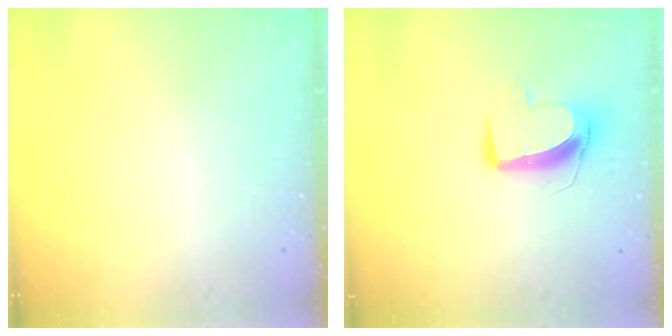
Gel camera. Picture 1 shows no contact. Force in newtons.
{"total": 10.5, "press": 10.4, "slide": 0.9}